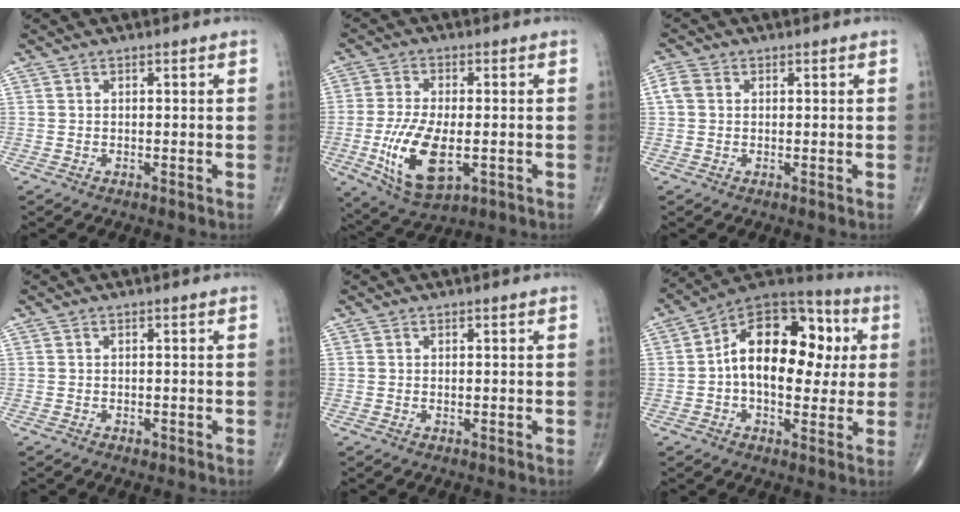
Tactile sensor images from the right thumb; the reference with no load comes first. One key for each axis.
{"total": 13.0, "fx": -3.0, "fy": 6.0, "fz": 11.1, "tx": -0.215, "ty": -0.009, "tz": -0.043}
{"total": 2.6, "fx": 0.5, "fy": 2.1, "fz": 1.5, "tx": -0.037, "ty": 0.010, "tz": 0.008}
{"total": 0.6, "fx": -0.4, "fy": 0.3, "fz": 0.4, "tx": -0.004, "ty": 0.000, "tz": -0.006}
{"total": 0.0}
{"total": 20.0, "fx": 2.1, "fy": 12.0, "fz": 15.8, "tx": -0.205, "ty": 0.032, "tz": 0.023}